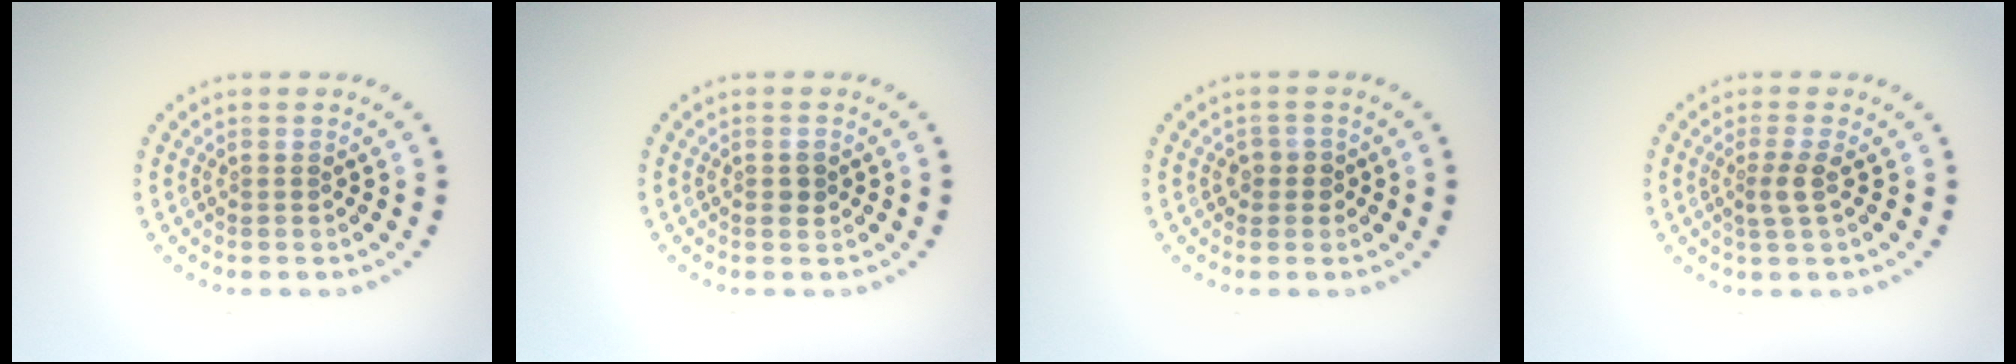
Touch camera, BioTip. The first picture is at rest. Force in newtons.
{"total": 1.0, "press": 1.0, "slide": 0.1}
{"total": 1.5, "press": 1.2, "slide": 0.9}
{"total": 1.7, "press": 1.4, "slide": 1.0}